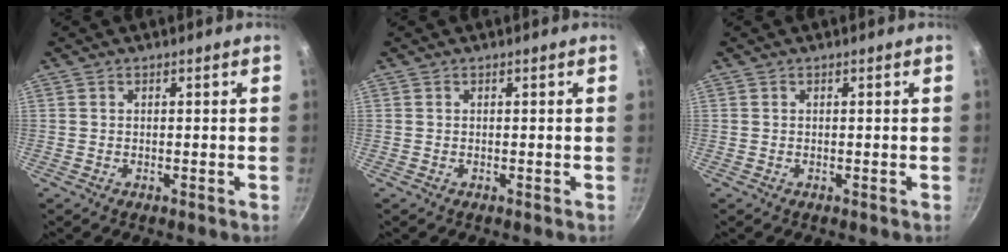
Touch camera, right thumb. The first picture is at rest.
{"total": 0.0}
{"total": 0.0}